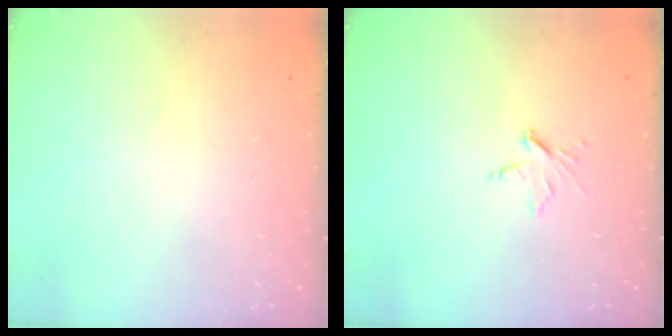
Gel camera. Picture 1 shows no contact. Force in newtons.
{"total": 3.6, "press": 3.6, "slide": 0.3}